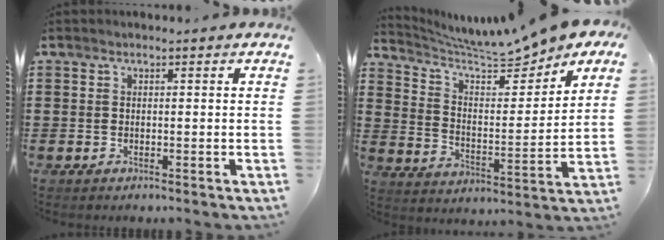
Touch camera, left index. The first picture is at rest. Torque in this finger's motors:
{"motor_torque": [1.07, -1.06, 0.86, 0.21]}